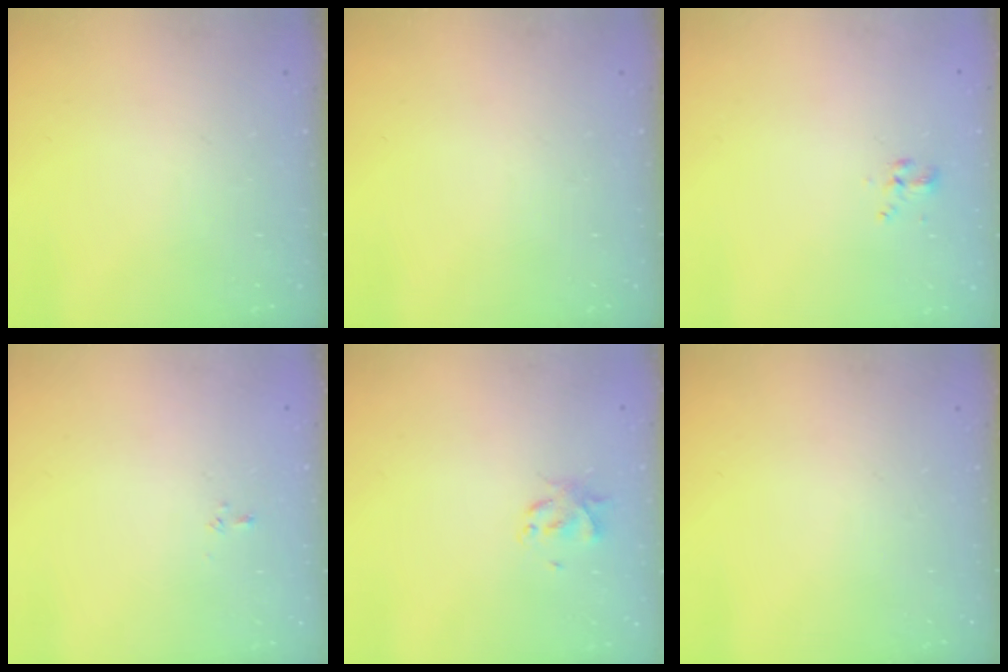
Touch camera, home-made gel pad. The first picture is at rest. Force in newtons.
{"total": 0.0}
{"total": 2.1, "press": 1.8, "slide": 1.1}
{"total": 2.2, "press": 2.0, "slide": 0.9}
{"total": 2.0, "press": 1.9, "slide": 0.5}
{"total": 0.0}